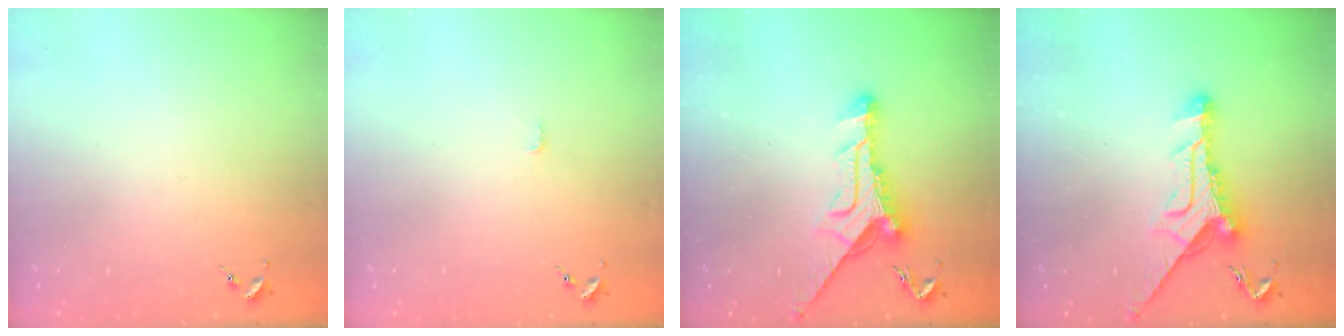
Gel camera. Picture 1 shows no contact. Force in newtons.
{"total": 2.8, "press": 2.8, "slide": 0.2}
{"total": 13.8, "press": 13.8, "slide": 1.3}
{"total": 13.8, "press": 13.8, "slide": 1.3}